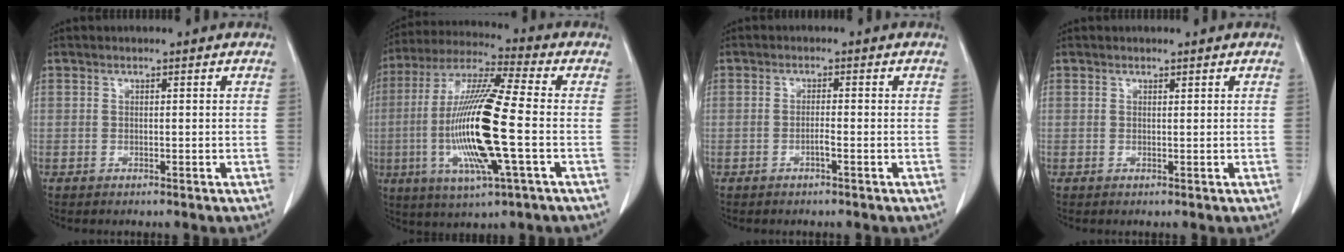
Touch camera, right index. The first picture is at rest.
{"total": 18.0, "force": [-3.1, 1.2, 17.7], "torque": [-0.367, -0.011, -0.061]}
{"total": 1.4, "force": [-0.6, 0.0, 1.3], "torque": [-0.025, 0.001, -0.013]}
{"total": 0.0}